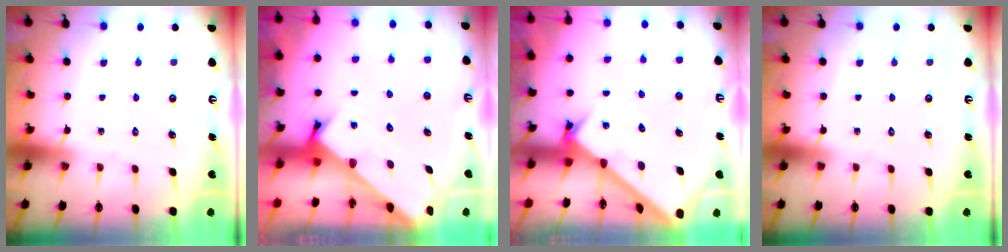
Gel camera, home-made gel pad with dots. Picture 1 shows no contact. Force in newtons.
{"total": 2.4, "press": 2.4, "slide": 0.2}
{"total": 3.0, "press": 3.0, "slide": 0.4}
{"total": 0.0}